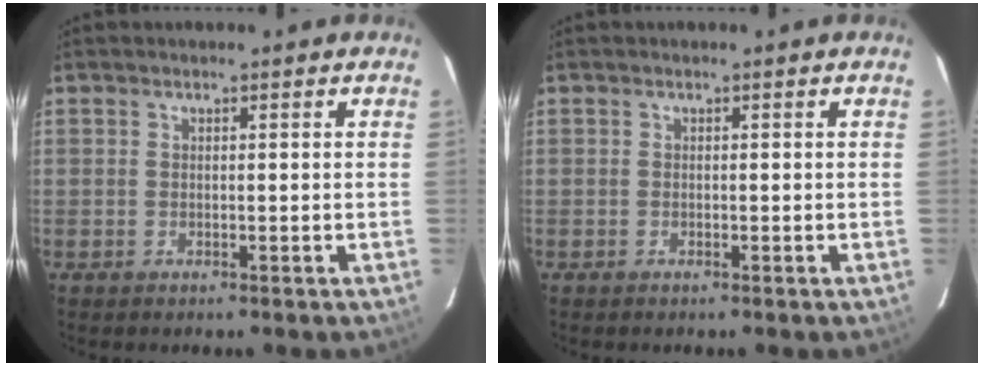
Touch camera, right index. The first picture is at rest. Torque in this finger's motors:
{"motor_torque": [0.03, 0.03, -0.01, 0.00]}